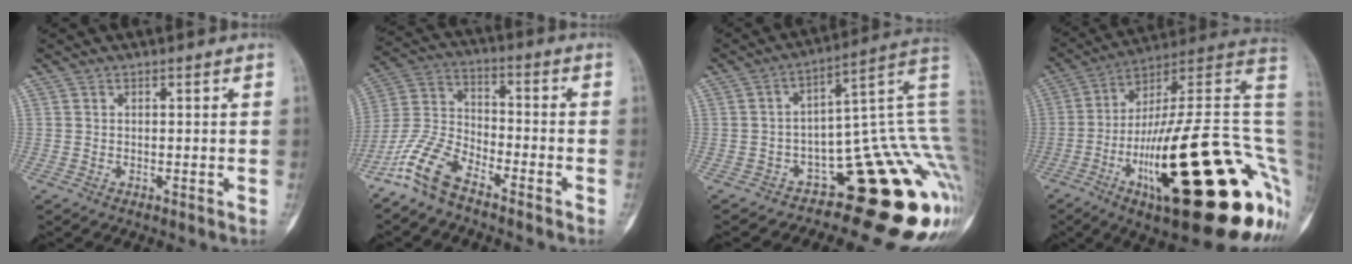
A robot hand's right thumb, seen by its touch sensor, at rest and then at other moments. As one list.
[{"total": 10.7, "force": [-7.8, 4.4, 5.9], "torque": [-0.134, 0.046, -0.165]}, {"total": 20.7, "force": [-7.5, 8.4, 17.4], "torque": [-0.080, 0.116, -0.086]}, {"total": 36.6, "force": [-7.8, 10.3, 34.3], "torque": [-0.417, 0.057, -0.117]}]